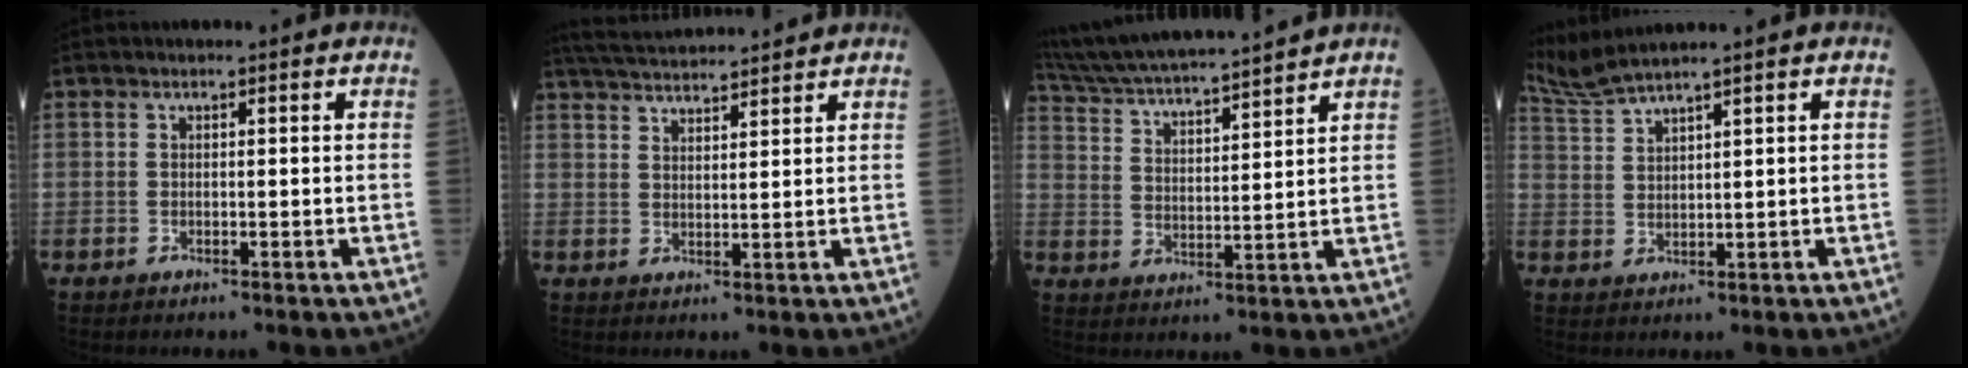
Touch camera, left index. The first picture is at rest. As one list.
[{"total": 11.0, "force": [10.5, 0.1, 3.5], "torque": [-0.072, 0.028, 0.164]}, {"total": 15.4, "force": [14.2, -0.4, 5.9], "torque": [-0.119, 0.010, 0.248]}, {"total": 4.8, "force": [4.3, -1.9, 1.3], "torque": [-0.044, 0.002, 0.097]}]